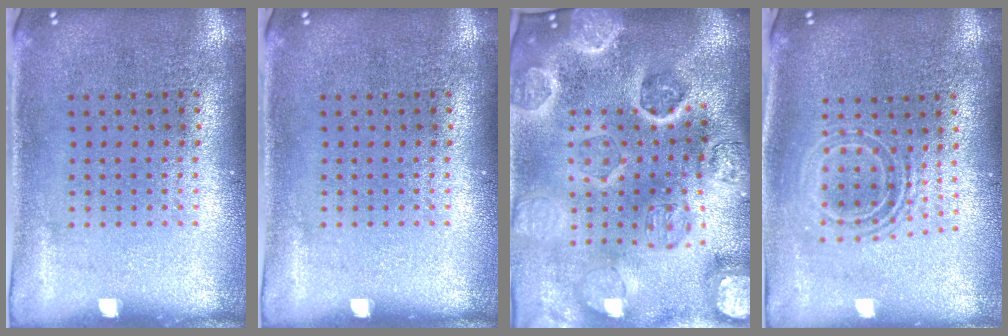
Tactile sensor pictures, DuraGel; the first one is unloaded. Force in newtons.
{"total": 0.0}
{"total": 4.9, "press": 4.3, "slide": 2.3}
{"total": 1.6, "press": 1.3, "slide": 1.0}